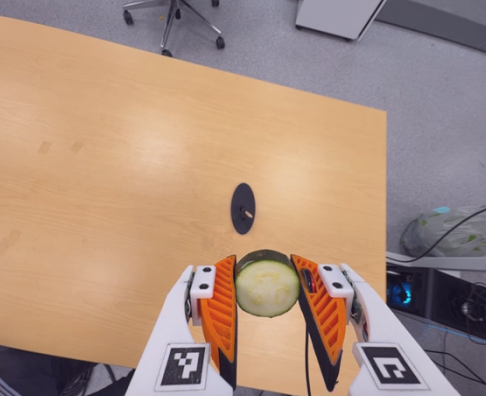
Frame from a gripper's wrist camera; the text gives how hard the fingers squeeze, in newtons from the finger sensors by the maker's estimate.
{"total": 11.9, "left": 11.0, "right": 12.8}